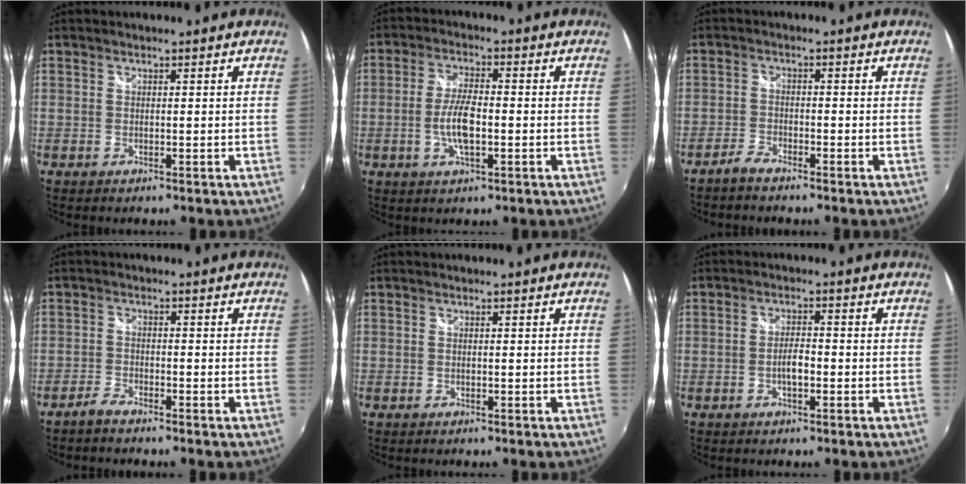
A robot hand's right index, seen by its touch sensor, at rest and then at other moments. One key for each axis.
{"total": 6.7, "fx": -1.5, "fy": 2.1, "fz": 6.2, "tx": -0.127, "ty": 0.002, "tz": -0.029}
{"total": 2.8, "fx": -2.5, "fy": 0.6, "fz": 1.0, "tx": -0.037, "ty": -0.001, "tz": -0.053}
{"total": 2.5, "fx": -2.3, "fy": 0.5, "fz": 0.9, "tx": -0.033, "ty": -0.002, "tz": -0.049}
{"total": 0.0}
{"total": 2.8, "fx": -1.1, "fy": 0.9, "fz": 2.5, "tx": -0.050, "ty": 0.002, "tz": -0.021}